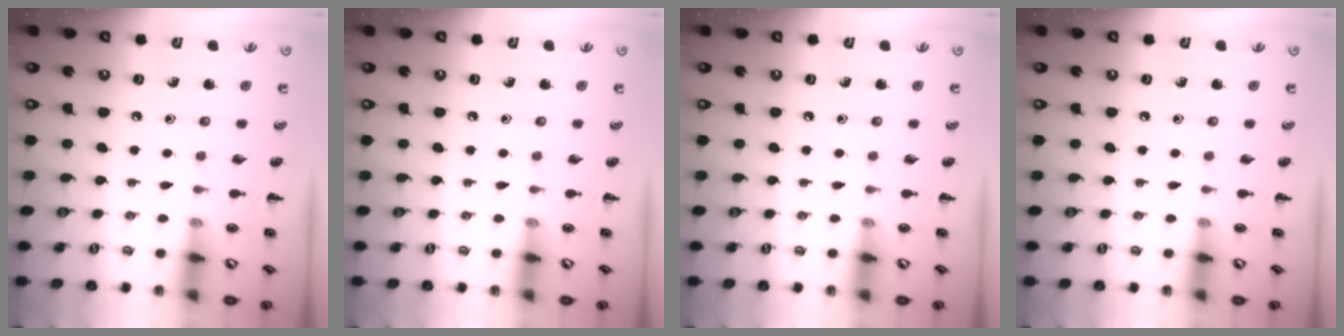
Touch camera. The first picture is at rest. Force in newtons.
{"total": 0.0}
{"total": 0.0}
{"total": 0.0}